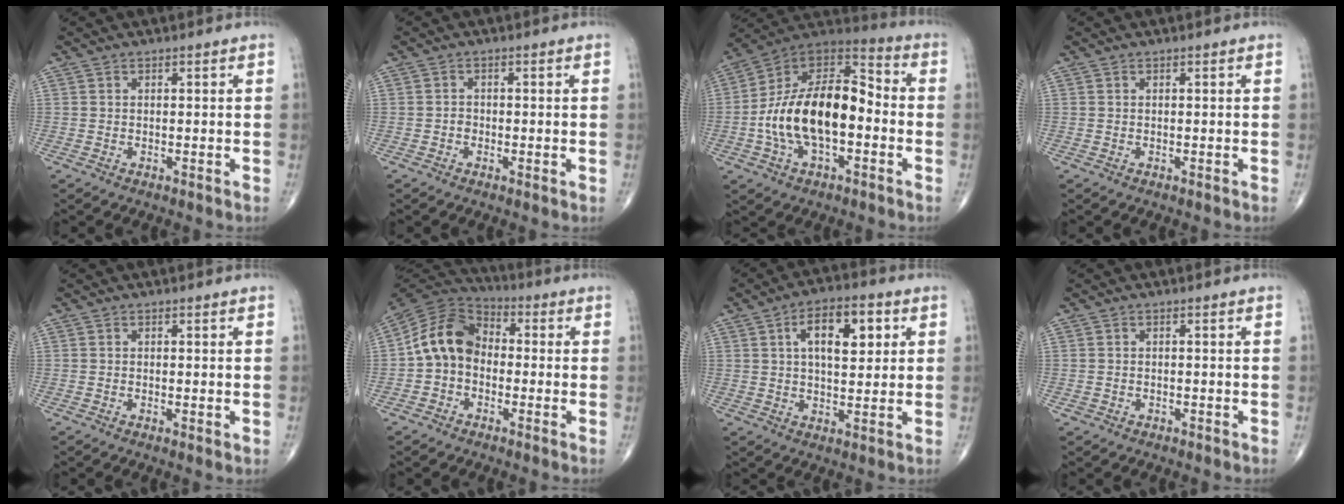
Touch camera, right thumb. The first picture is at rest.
{"total": 1.5, "force": [-0.5, 1.0, 1.0], "torque": [-0.009, 0.002, -0.013]}
{"total": 20.7, "force": [-3.1, 10.8, 17.3], "torque": [-0.295, 0.044, -0.059]}
{"total": 0.0}
{"total": 1.0, "force": [-0.1, 0.3, 0.9], "torque": [-0.021, -0.005, -0.004]}
{"total": 11.3, "force": [-1.2, 8.8, 7.0], "torque": [-0.116, 0.036, -0.039]}
{"total": 10.9, "force": [3.3, 5.4, 8.8], "torque": [-0.110, 0.002, 0.046]}
{"total": 0.9, "force": [-0.4, 0.7, 0.2], "torque": [-0.004, 0.005, -0.006]}